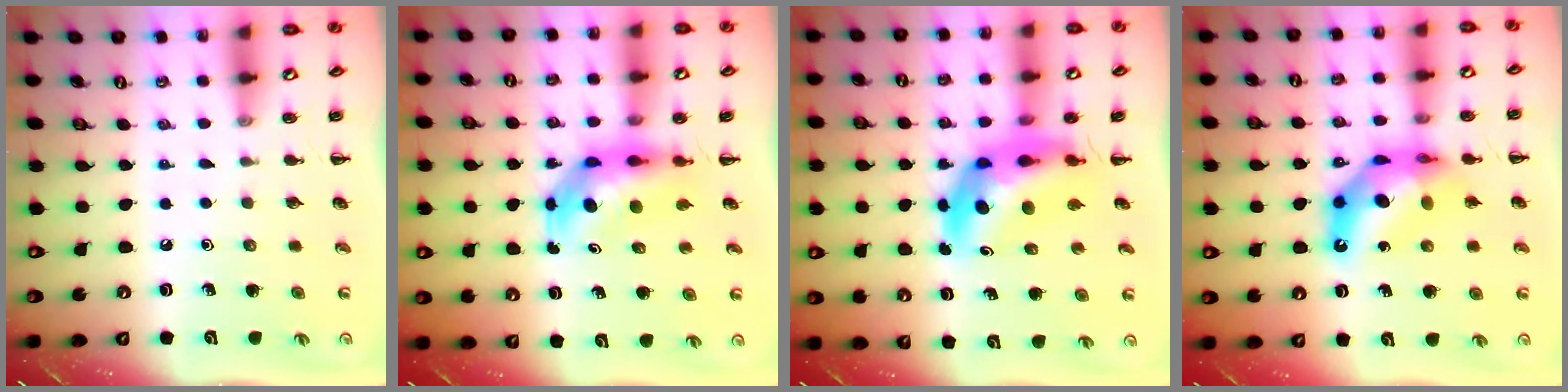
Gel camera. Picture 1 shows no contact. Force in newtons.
{"total": 6.5, "press": 6.2, "slide": 2.1}
{"total": 11.8, "press": 11.2, "slide": 3.7}
{"total": 12.0, "press": 11.4, "slide": 3.5}